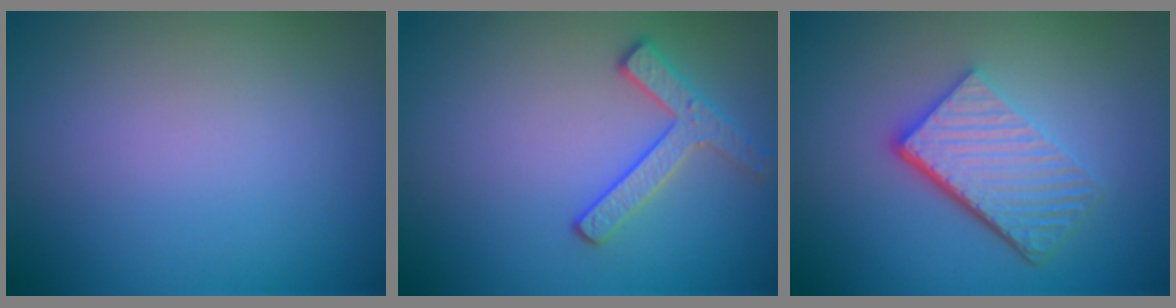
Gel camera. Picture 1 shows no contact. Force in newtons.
{"total": 2.5, "press": 2.4, "slide": 0.5}
{"total": 5.6, "press": 3.8, "slide": 4.1}